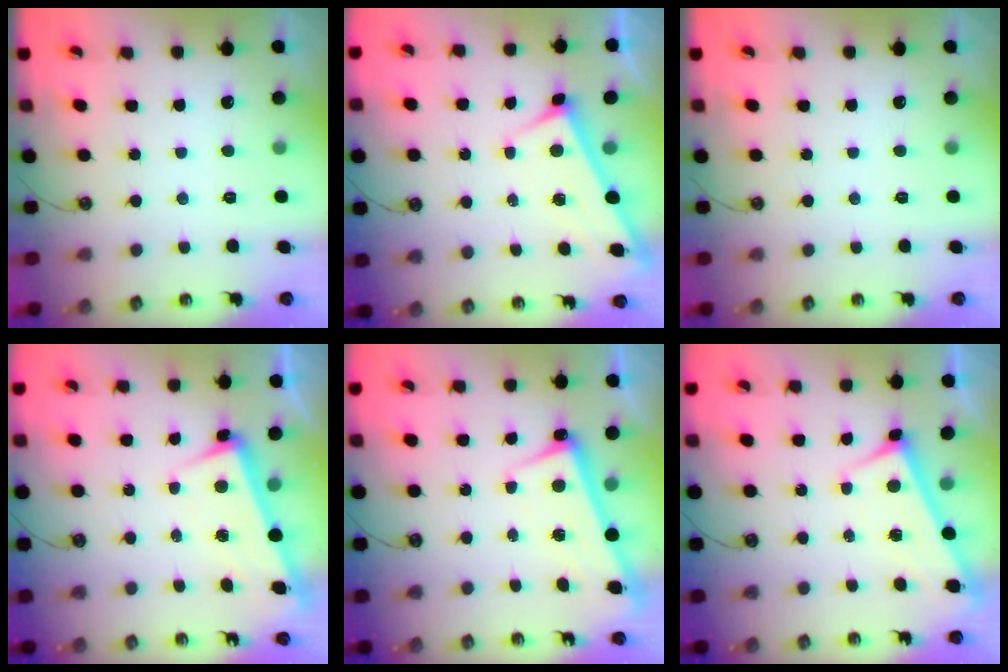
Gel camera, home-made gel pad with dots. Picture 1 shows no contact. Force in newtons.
{"total": 3.1, "press": 3.1, "slide": 0.2}
{"total": 0.0}
{"total": 3.3, "press": 3.2, "slide": 1.1}
{"total": 2.4, "press": 2.3, "slide": 0.5}
{"total": 3.1, "press": 3.1, "slide": 0.2}